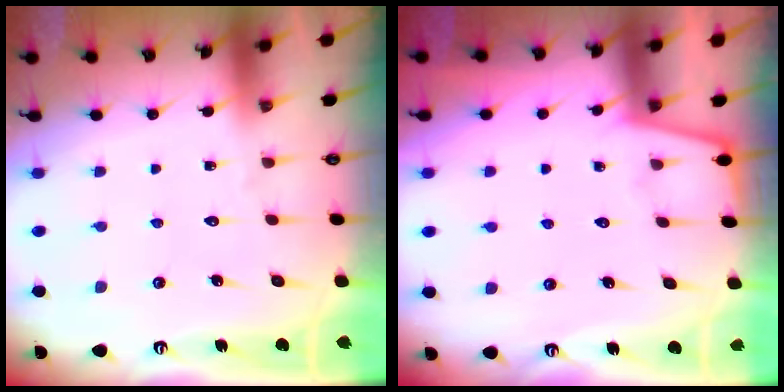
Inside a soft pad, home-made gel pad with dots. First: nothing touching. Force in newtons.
{"total": 2.1, "press": 2.0, "slide": 0.3}